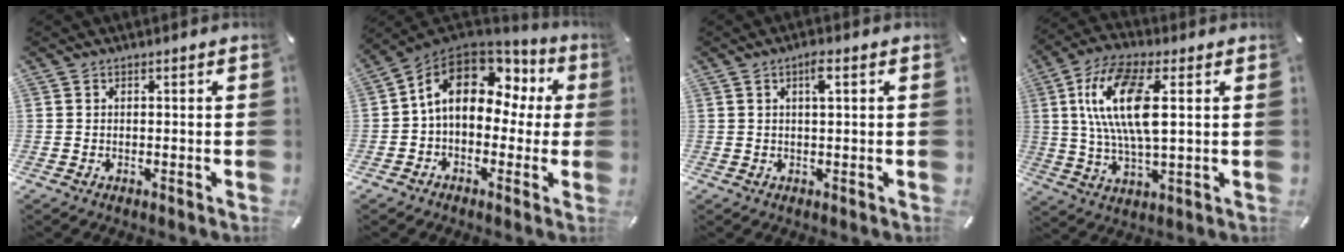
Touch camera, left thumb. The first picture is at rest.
{"total": 14.4, "force": [4.3, 9.7, 9.8], "torque": [-0.179, -0.012, 0.073]}
{"total": 3.1, "force": [1.1, 0.8, 2.8], "torque": [-0.058, 0.006, 0.016]}
{"total": 15.7, "force": [3.9, 6.6, 13.8], "torque": [-0.289, -0.004, 0.060]}